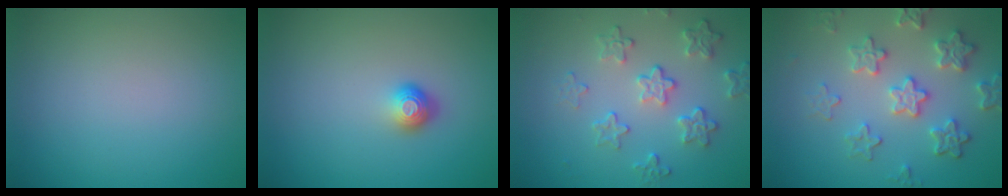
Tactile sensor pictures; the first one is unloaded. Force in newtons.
{"total": 1.7, "press": 1.3, "slide": 1.2}
{"total": 3.9, "press": 3.2, "slide": 2.2}
{"total": 4.8, "press": 4.1, "slide": 2.6}